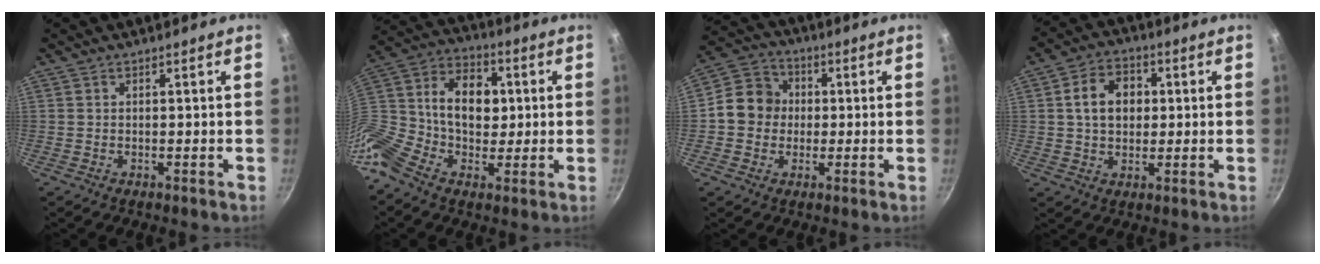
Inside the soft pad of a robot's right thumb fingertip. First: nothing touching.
{"total": 18.1, "force": [-0.2, 12.8, 12.8], "torque": [-0.227, 0.038, -0.028]}
{"total": 9.2, "force": [-0.1, 8.3, 4.0], "torque": [-0.037, 0.018, -0.023]}
{"total": 8.9, "force": [1.3, 6.8, 5.7], "torque": [-0.073, 0.012, 0.015]}